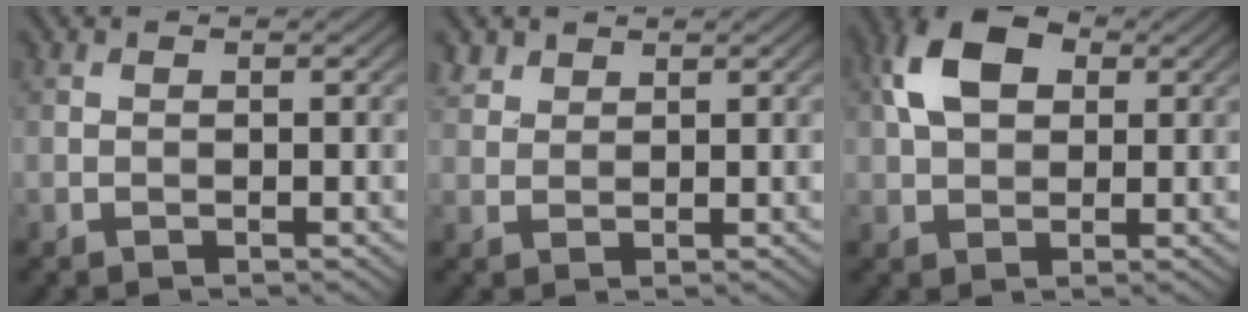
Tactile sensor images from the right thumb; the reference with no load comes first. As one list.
[{"total": 2.2, "force": [1.6, 1.3, 0.6], "torque": [-0.018, 0.003, 0.039]}, {"total": 7.7, "force": [2.2, 5.0, 5.4], "torque": [-0.119, 0.016, 0.033]}]